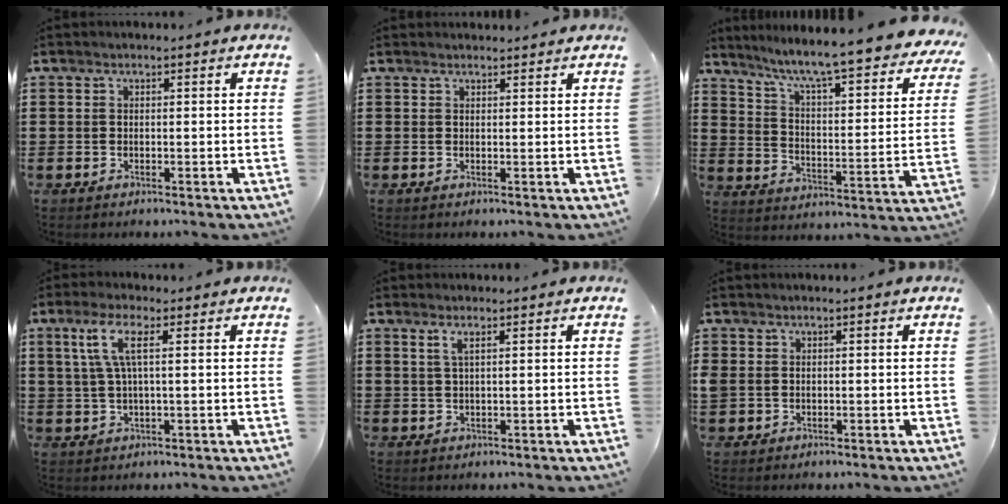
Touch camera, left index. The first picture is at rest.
{"total": 1.0, "force": [1.0, 0.1, 0.1], "torque": [-0.005, -0.002, 0.020]}
{"total": 7.4, "force": [6.2, -0.4, 4.0], "torque": [-0.095, -0.058, 0.093]}
{"total": 5.4, "force": [1.6, 1.1, 5.1], "torque": [-0.119, -0.002, 0.022]}
{"total": 1.6, "force": [0.8, 0.2, 1.4], "torque": [-0.031, 0.001, 0.013]}
{"total": 1.1, "force": [0.1, 1.0, 0.3], "torque": [-0.019, 0.004, -0.002]}